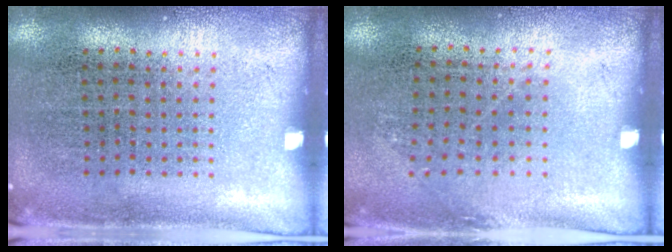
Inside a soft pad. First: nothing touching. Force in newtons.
{"total": 0.7, "press": 0.5, "slide": 0.4}